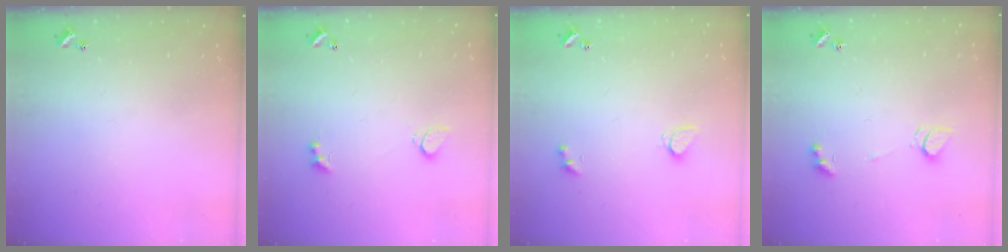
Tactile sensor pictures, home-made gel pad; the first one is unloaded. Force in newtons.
{"total": 3.0, "press": 2.7, "slide": 1.1}
{"total": 2.1, "press": 2.0, "slide": 0.4}
{"total": 2.2, "press": 2.2, "slide": 0.4}